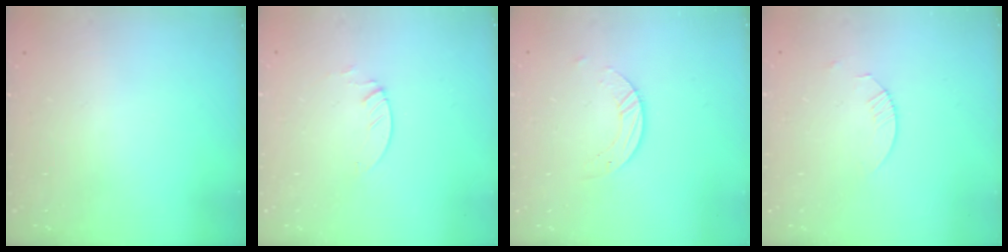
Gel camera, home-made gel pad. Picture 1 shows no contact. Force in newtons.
{"total": 1.3, "press": 1.3, "slide": 0.1}
{"total": 3.1, "press": 3.1, "slide": 0.2}
{"total": 1.8, "press": 1.8, "slide": 0.2}